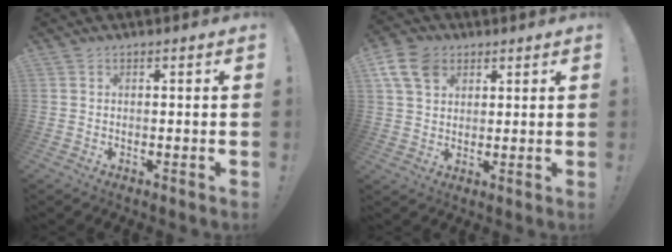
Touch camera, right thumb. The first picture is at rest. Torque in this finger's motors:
{"motor_torque": [-0.17, 0.26, 0.30, -0.17, 0.16]}